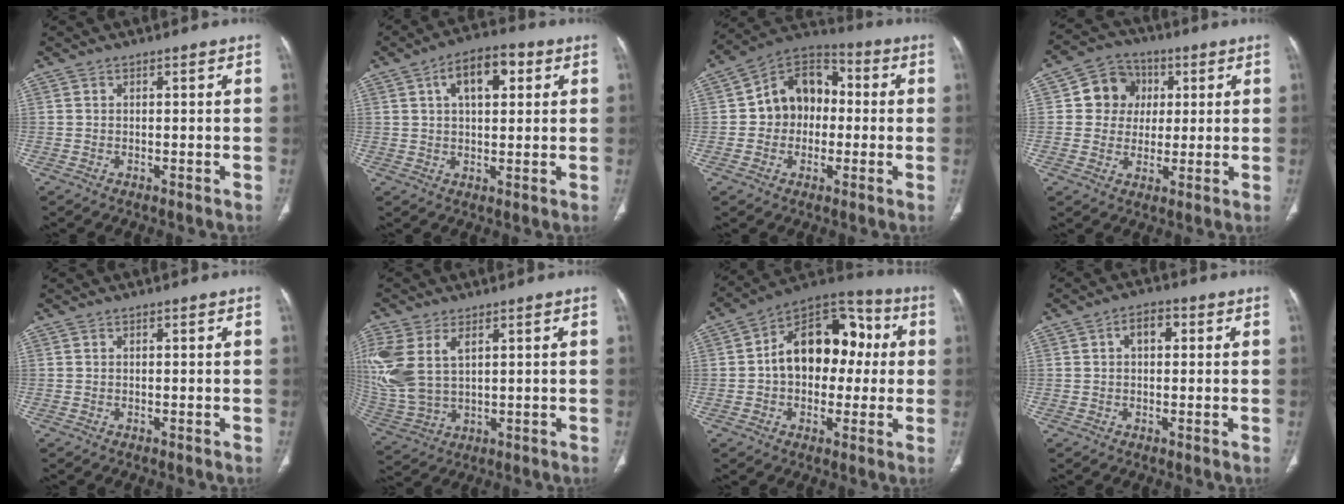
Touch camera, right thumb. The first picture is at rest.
{"total": 9.7, "force": [3.3, 4.9, 7.6], "torque": [-0.107, 0.011, 0.046]}
{"total": 13.0, "force": [0.3, 10.3, 7.9], "torque": [-0.080, 0.036, -0.010]}
{"total": 9.0, "force": [1.9, 8.2, 3.1], "torque": [-0.006, 0.004, 0.024]}
{"total": 0.0}
{"total": 15.3, "force": [4.7, 9.2, 11.2], "torque": [-0.288, -0.008, 0.105]}
{"total": 18.2, "force": [1.4, 12.4, 13.4], "torque": [-0.153, 0.046, 0.013]}
{"total": 4.1, "force": [1.0, 2.4, 3.1], "torque": [-0.046, 0.014, 0.011]}